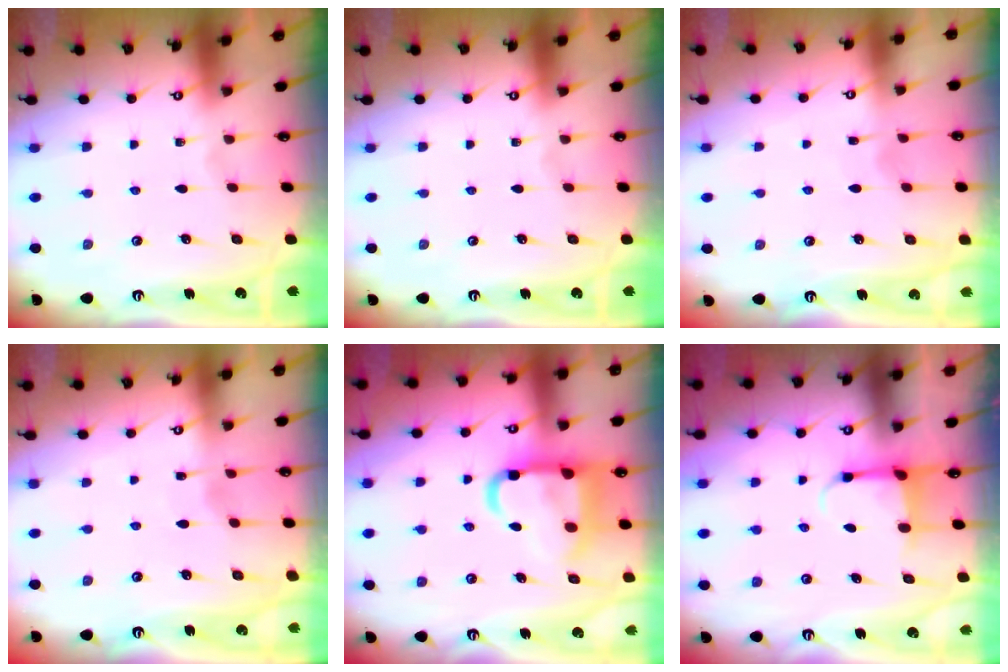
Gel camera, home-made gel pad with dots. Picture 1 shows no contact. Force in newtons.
{"total": 0.0}
{"total": 3.5, "press": 3.4, "slide": 0.4}
{"total": 2.6, "press": 2.5, "slide": 0.2}
{"total": 15.2, "press": 15.0, "slide": 1.8}
{"total": 4.0, "press": 3.9, "slide": 0.9}